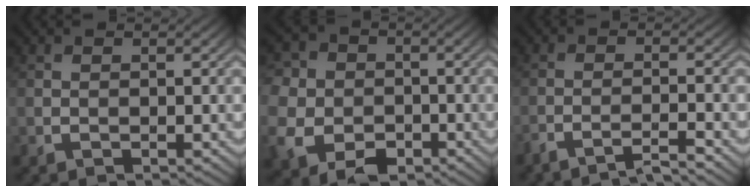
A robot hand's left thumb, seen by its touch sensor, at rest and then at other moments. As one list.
[{"total": 10.4, "force": [-3.4, 9.0, 3.9], "torque": [-0.119, -0.036, -0.088]}, {"total": 3.7, "force": [-3.2, 0.1, 1.8], "torque": [-0.015, 0.010, -0.074]}]